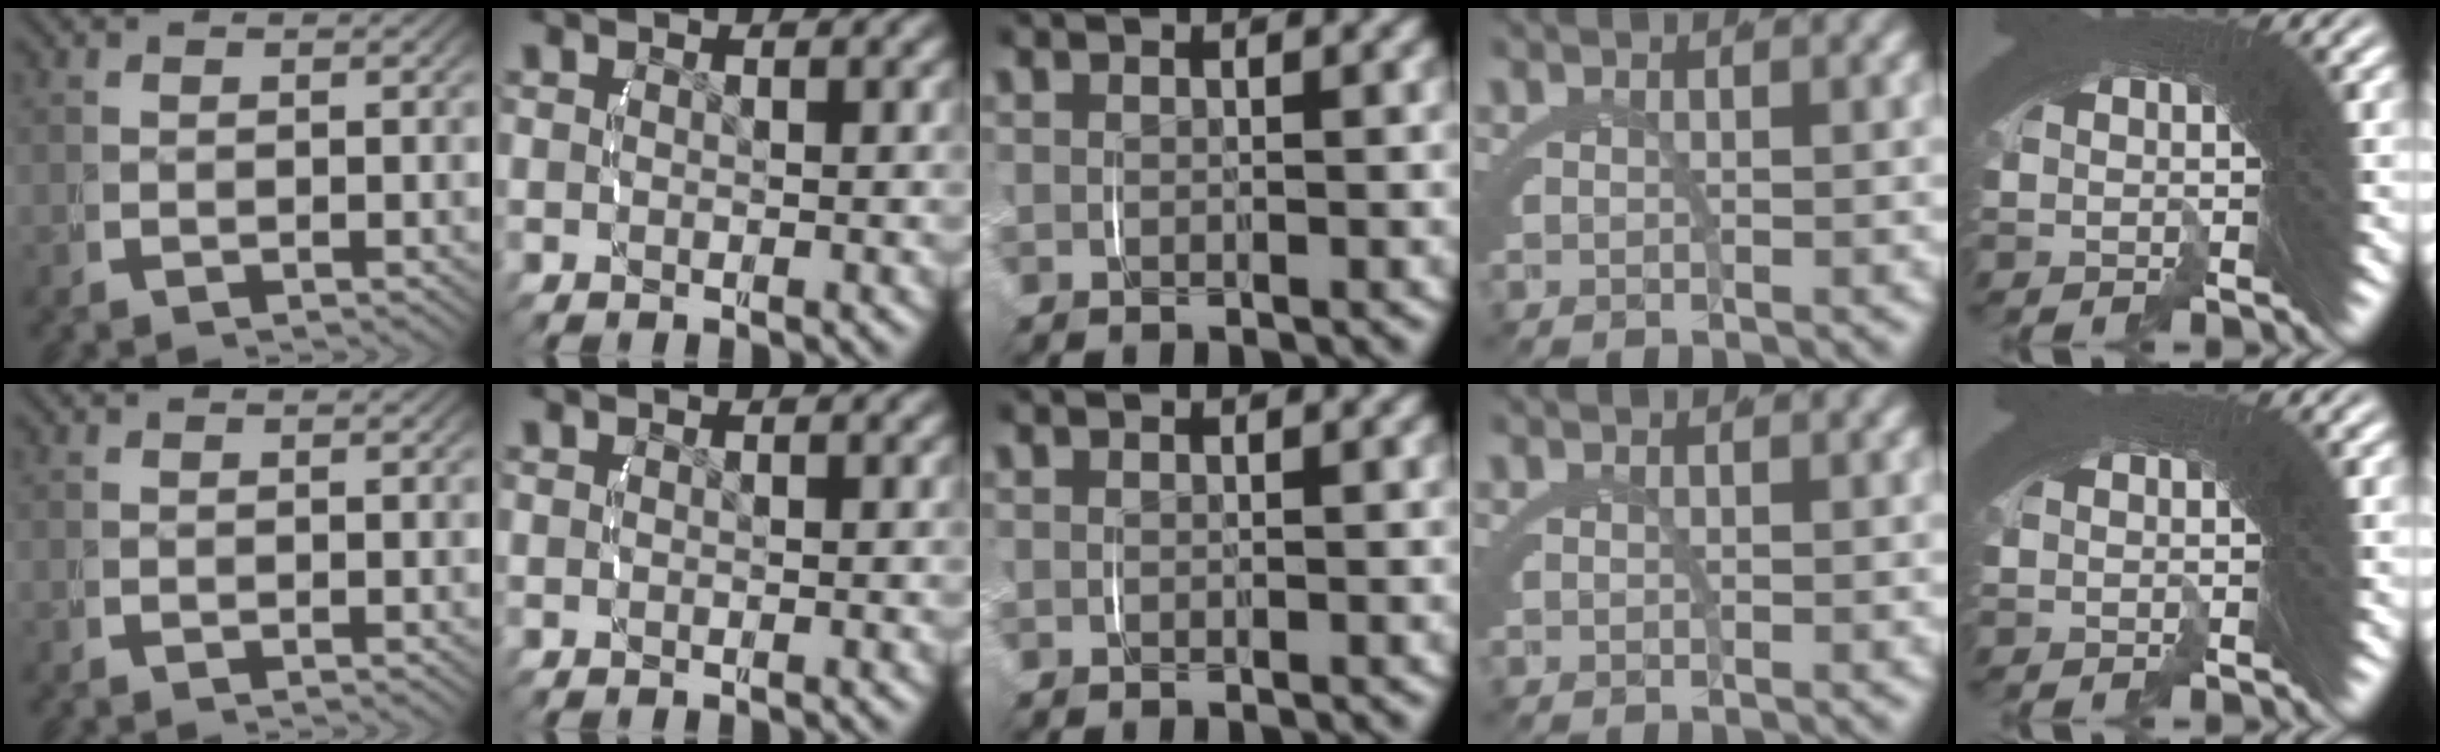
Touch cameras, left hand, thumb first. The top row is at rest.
{}